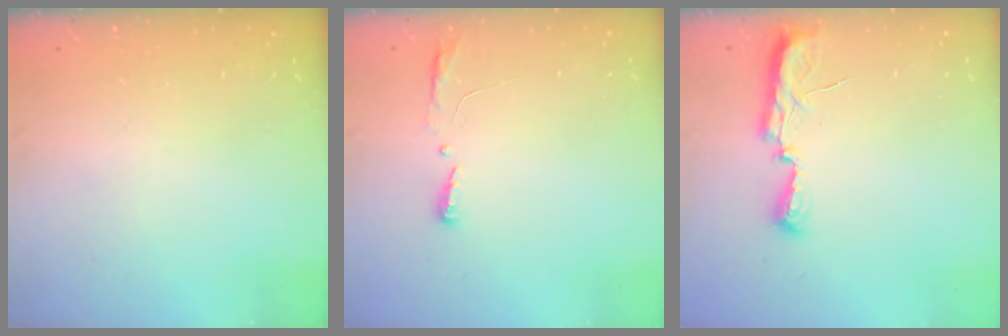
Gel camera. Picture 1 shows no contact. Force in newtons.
{"total": 4.1, "press": 3.9, "slide": 1.2}
{"total": 7.7, "press": 7.6, "slide": 1.0}